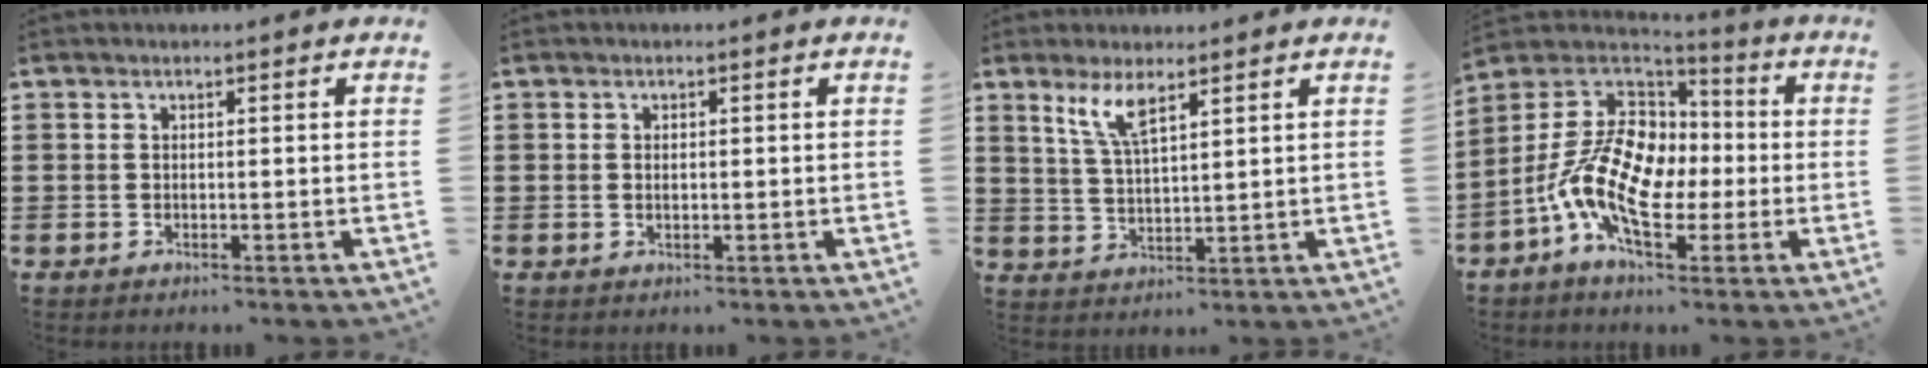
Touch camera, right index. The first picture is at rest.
{"total": 0.9, "force": [0.2, 0.6, 0.7], "torque": [-0.014, 0.005, 0.003]}
{"total": 5.3, "force": [3.4, 1.2, 4.0], "torque": [-0.088, 0.004, 0.060]}
{"total": 14.1, "force": [-3.3, 8.5, 10.7], "torque": [-0.255, 0.002, -0.067]}